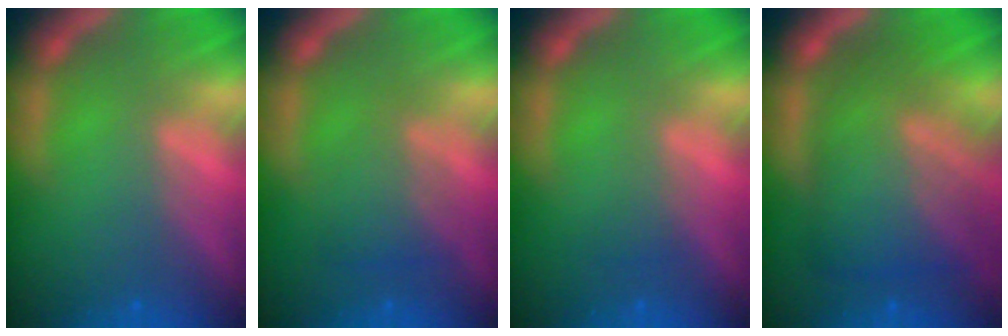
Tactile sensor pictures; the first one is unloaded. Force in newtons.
{"total": 3.0}
{"total": 1.0}
{"total": 8.6}